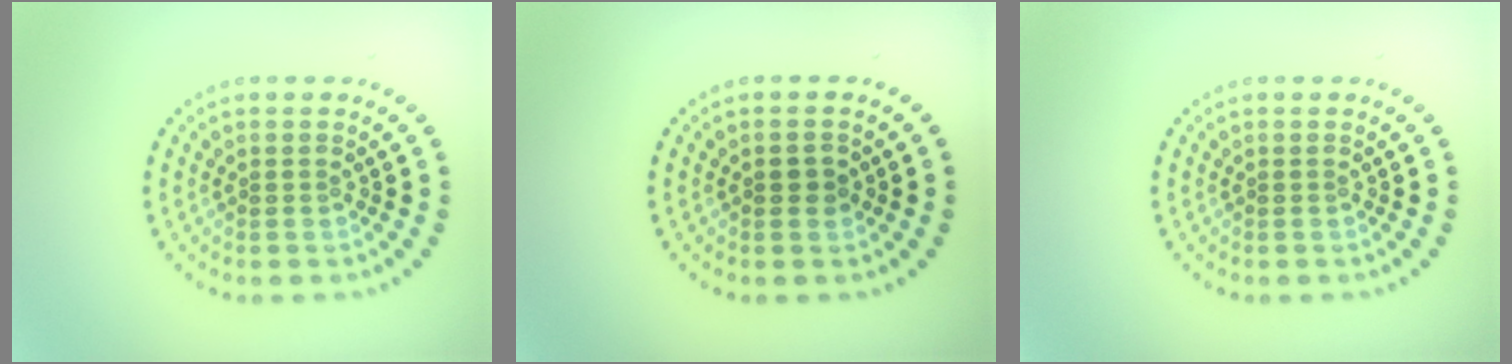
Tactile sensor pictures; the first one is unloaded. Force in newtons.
{"total": 1.2, "press": 1.2, "slide": 0.1}
{"total": 0.0}